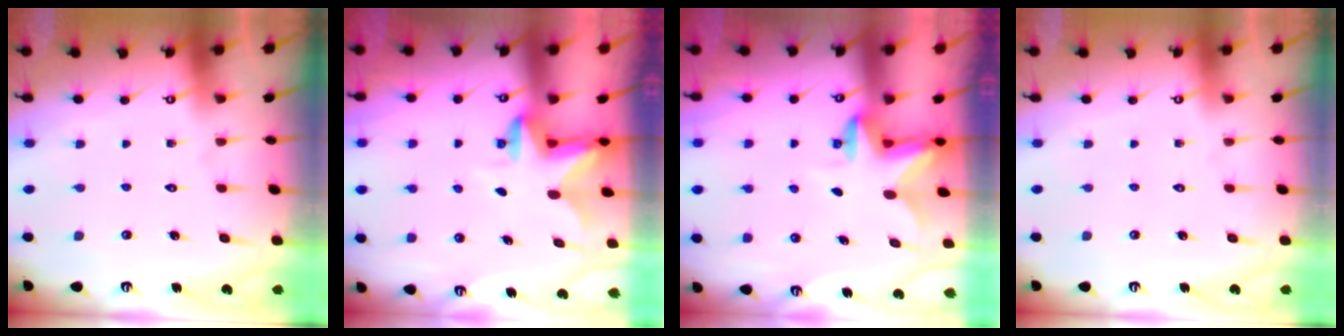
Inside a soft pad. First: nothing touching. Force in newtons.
{"total": 2.6, "press": 2.5, "slide": 0.5}
{"total": 2.5, "press": 2.5, "slide": 0.5}
{"total": 0.0}